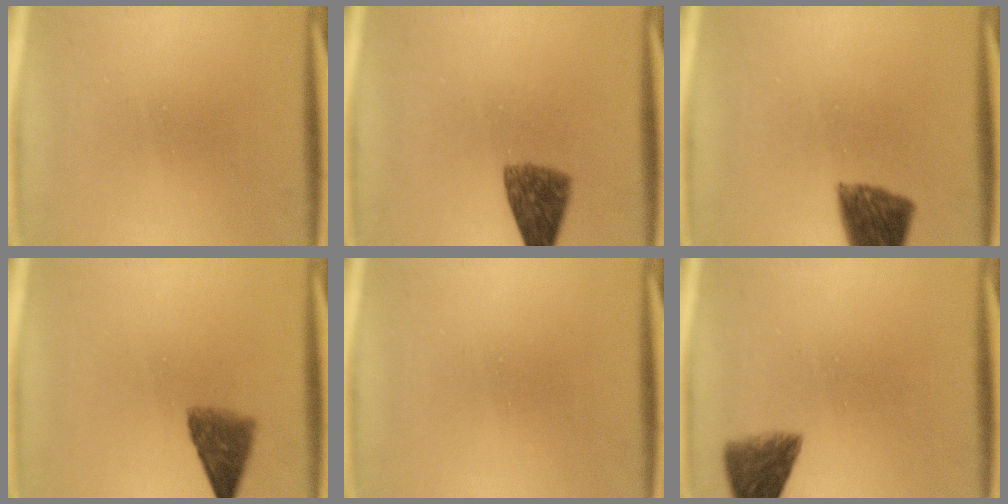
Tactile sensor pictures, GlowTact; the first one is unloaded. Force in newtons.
{"total": 6.9}
{"total": 8.6}
{"total": 5.5}
{"total": 0.0}
{"total": 5.6}